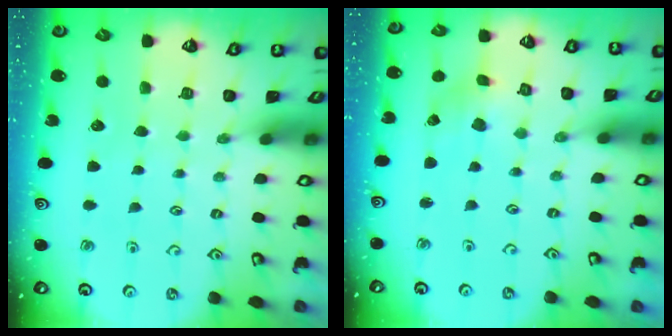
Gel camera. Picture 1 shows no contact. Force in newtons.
{"total": 2.7, "press": 2.6, "slide": 0.3}